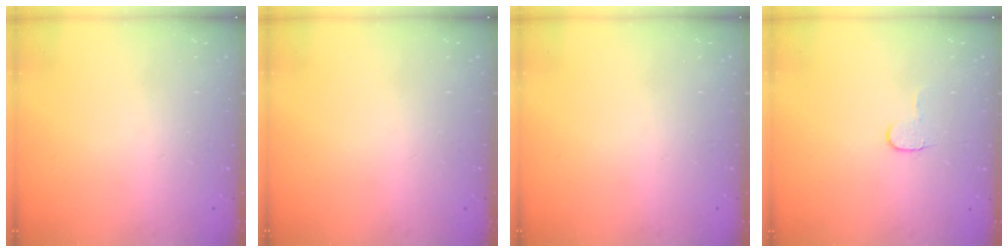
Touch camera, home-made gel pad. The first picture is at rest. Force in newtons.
{"total": 0.0}
{"total": 0.0}
{"total": 4.7, "press": 4.7, "slide": 0.5}